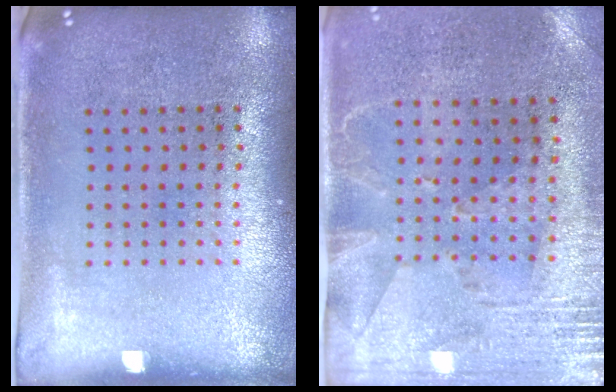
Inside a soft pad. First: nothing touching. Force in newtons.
{"total": 2.7, "press": 2.3, "slide": 1.5}